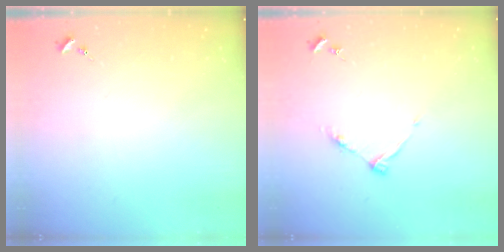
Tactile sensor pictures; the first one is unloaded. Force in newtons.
{"total": 6.0, "press": 6.0, "slide": 0.7}